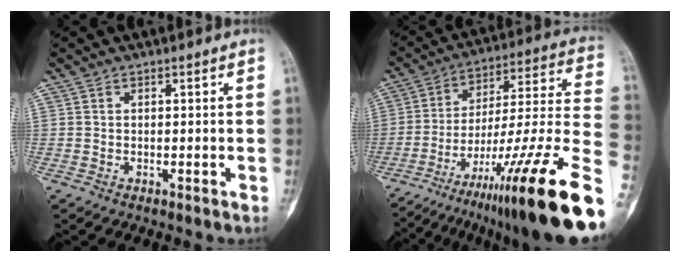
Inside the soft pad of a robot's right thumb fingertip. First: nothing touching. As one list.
[{"total": 28.7, "force": [-15.6, 3.5, 23.9], "torque": [-0.301, 0.066, -0.241]}]